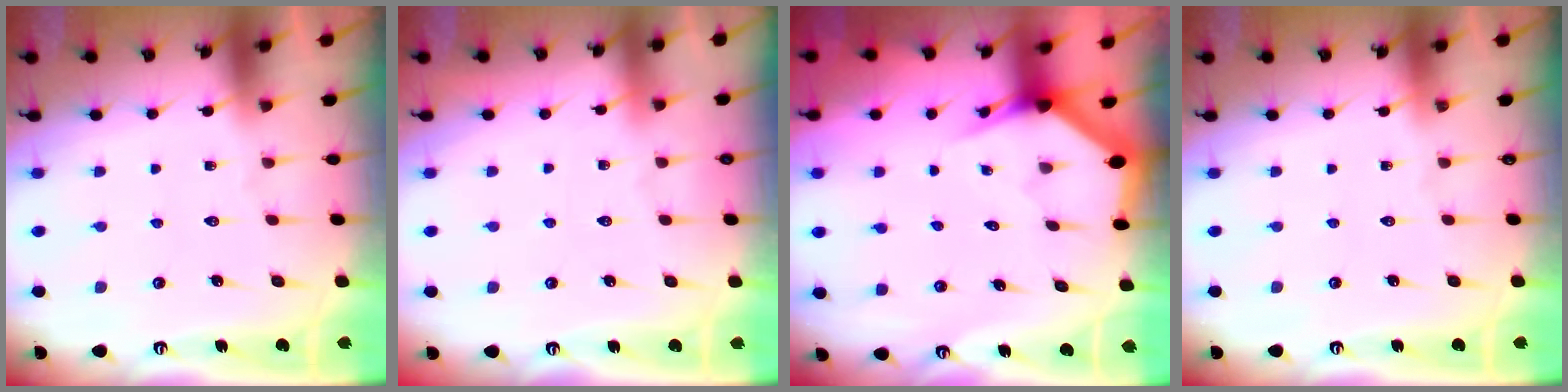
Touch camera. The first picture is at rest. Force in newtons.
{"total": 3.4, "press": 3.4, "slide": 0.5}
{"total": 3.0, "press": 3.0, "slide": 0.1}
{"total": 0.0}